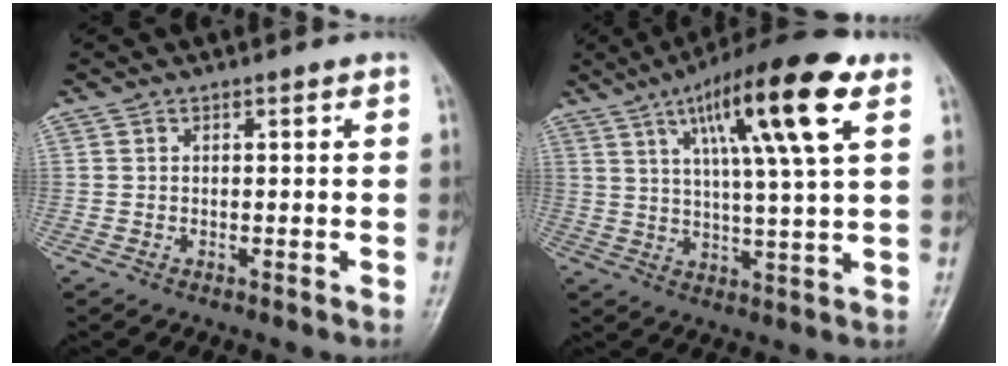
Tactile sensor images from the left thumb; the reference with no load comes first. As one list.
[{"total": 17.2, "force": [7.7, 2.7, 15.2], "torque": [-0.243, -0.011, 0.121]}]